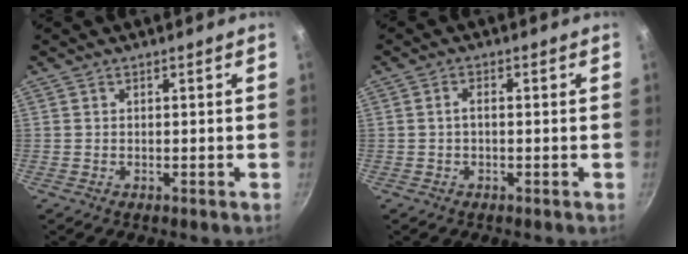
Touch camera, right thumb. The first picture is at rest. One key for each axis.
{"total": 1.6, "fx": -0.2, "fy": 0.8, "fz": 1.4, "tx": -0.029, "ty": 0.011, "tz": -0.005}